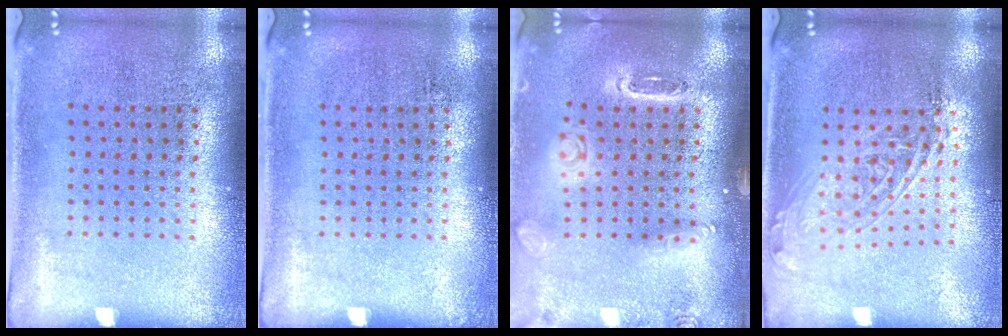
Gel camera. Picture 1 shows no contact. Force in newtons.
{"total": 0.0}
{"total": 1.5, "press": 1.5, "slide": 0.1}
{"total": 1.7, "press": 1.4, "slide": 0.9}